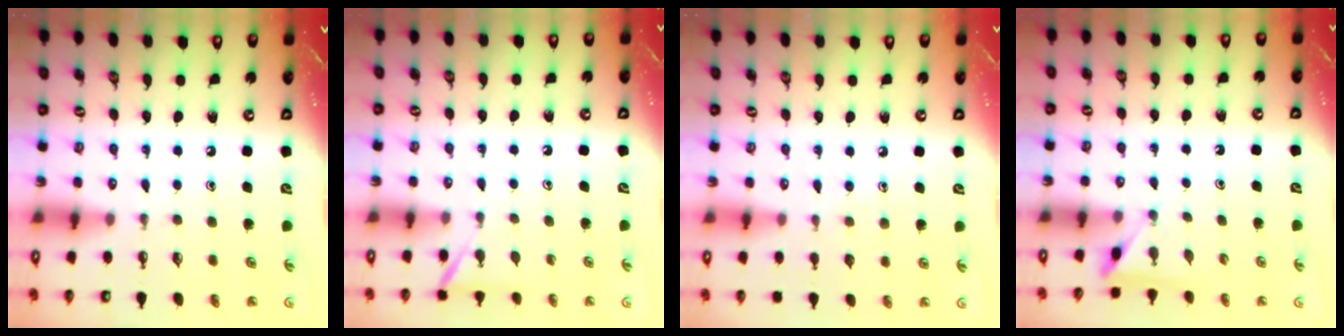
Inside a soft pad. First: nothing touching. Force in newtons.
{"total": 3.7, "press": 3.6, "slide": 0.4}
{"total": 4.6, "press": 4.6, "slide": 0.5}
{"total": 2.5, "press": 2.4, "slide": 0.3}